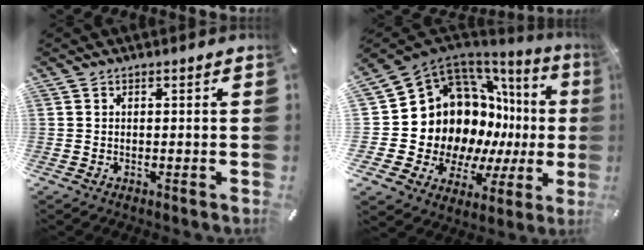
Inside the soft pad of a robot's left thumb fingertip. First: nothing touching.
{"total": 19.3, "force": [2.8, 15.3, 11.5], "torque": [-0.172, -0.090, 0.098]}